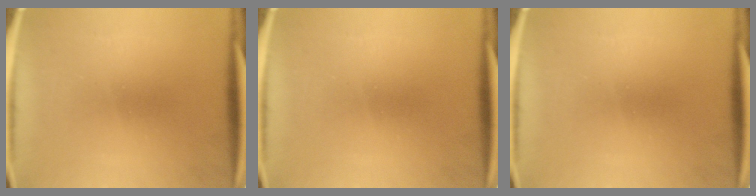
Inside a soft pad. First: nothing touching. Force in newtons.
{"total": 0.0}
{"total": 0.0}